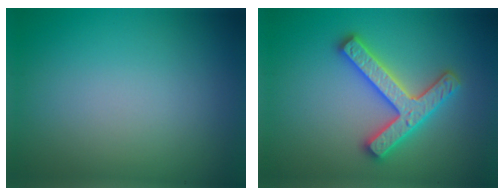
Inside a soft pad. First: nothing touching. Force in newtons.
{"total": 4.5, "press": 4.4, "slide": 0.8}